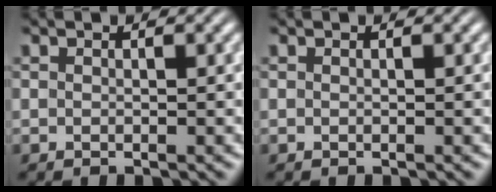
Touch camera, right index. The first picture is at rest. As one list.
[{"total": 0.0}]